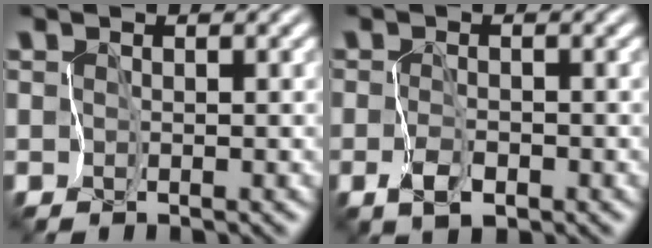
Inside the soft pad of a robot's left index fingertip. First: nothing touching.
{"total": 2.0, "force": [-1.0, 1.1, 1.4], "torque": [-0.028, -0.007, -0.020]}